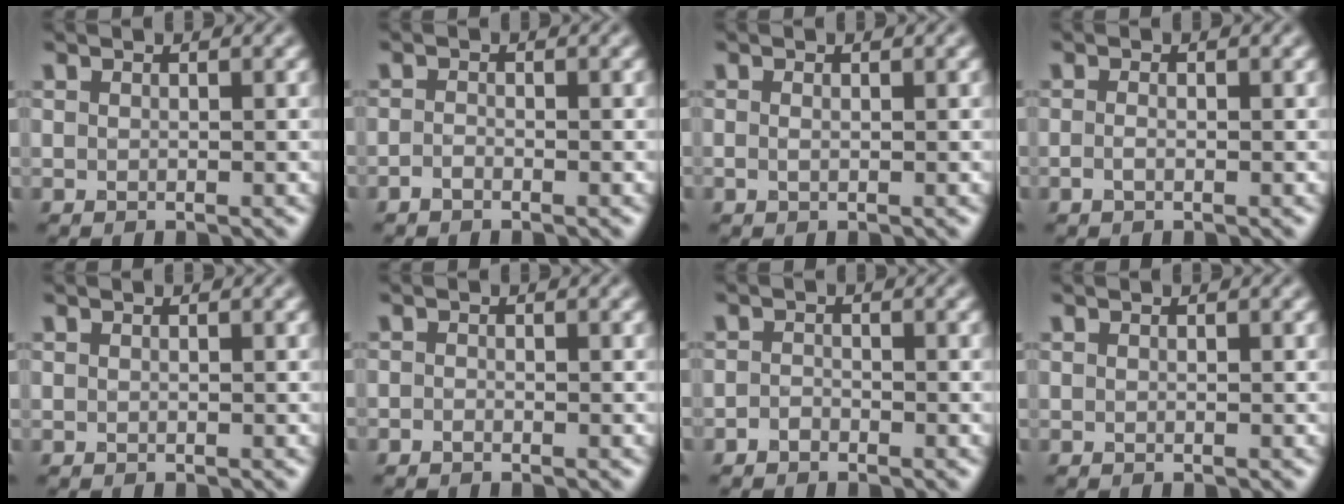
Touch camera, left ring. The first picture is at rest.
{"total": 0.8, "force": [-0.6, 0.3, 0.4], "torque": [-0.009, -0.001, -0.013]}
{"total": 0.7, "force": [0.1, 0.3, 0.7], "torque": [-0.015, 0.000, 0.001]}
{"total": 1.0, "force": [-0.3, 0.3, 0.8], "torque": [-0.019, -0.002, -0.008]}
{"total": 0.0}
{"total": 0.5, "force": [-0.4, 0.2, 0.2], "torque": [-0.001, -0.002, -0.008]}
{"total": 1.0, "force": [-0.7, 0.6, 0.3], "torque": [-0.005, 0.000, -0.015]}
{"total": 0.0}